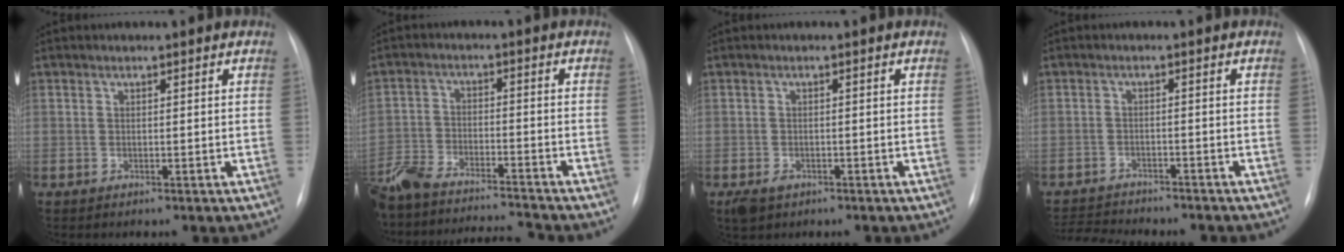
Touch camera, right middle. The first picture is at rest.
{"total": 15.2, "force": [-14.2, 0.8, 5.4], "torque": [-0.109, 0.004, -0.235]}
{"total": 2.7, "force": [-1.5, 1.8, 1.4], "torque": [-0.027, -0.003, -0.016]}
{"total": 8.5, "force": [-8.1, 1.0, 2.4], "torque": [-0.034, -0.001, -0.121]}